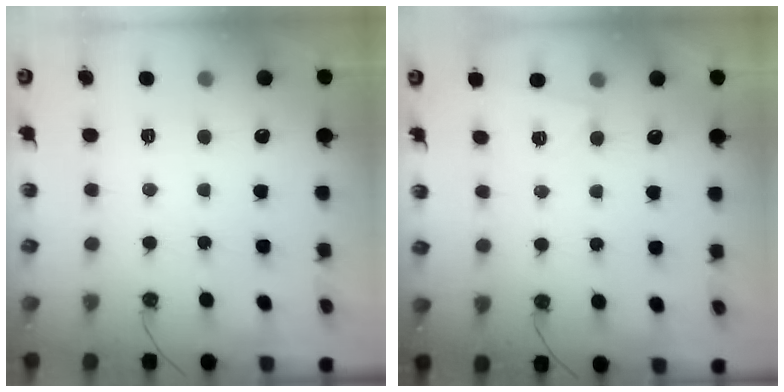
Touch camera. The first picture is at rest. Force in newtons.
{"total": 2.6, "press": 2.6, "slide": 0.7}